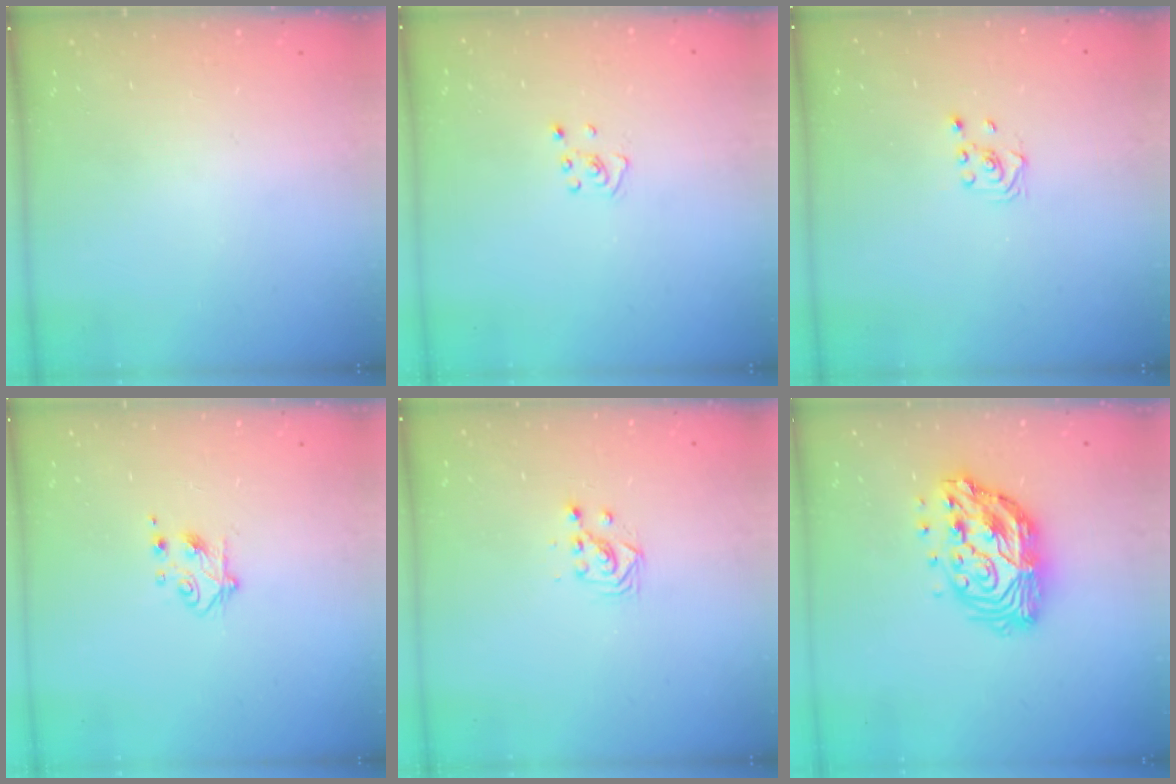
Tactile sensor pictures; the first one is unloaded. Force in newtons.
{"total": 3.2, "press": 3.2, "slide": 0.2}
{"total": 1.6, "press": 1.4, "slide": 0.9}
{"total": 4.9, "press": 4.9, "slide": 0.7}
{"total": 3.0, "press": 3.0, "slide": 0.2}
{"total": 15.1, "press": 15.0, "slide": 1.1}